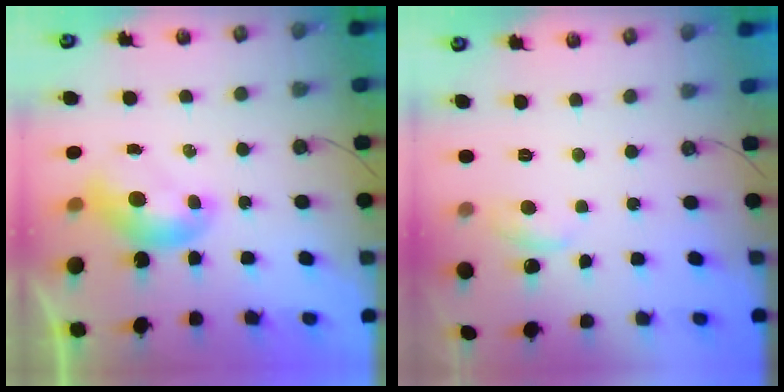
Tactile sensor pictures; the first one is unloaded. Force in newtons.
{"total": 0.9, "press": 0.2, "slide": 0.9}